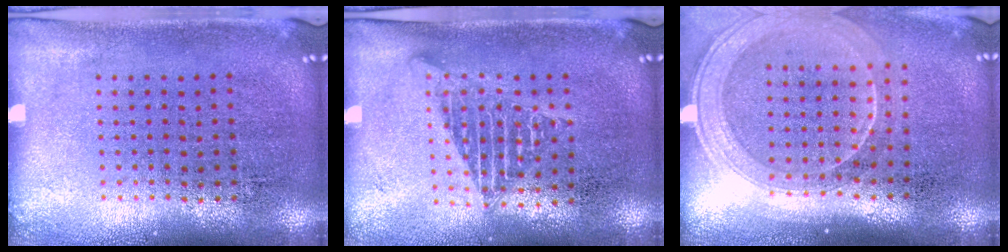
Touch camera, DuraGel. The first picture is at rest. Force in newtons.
{"total": 1.3, "press": 1.2, "slide": 0.6}
{"total": 1.9, "press": 1.7, "slide": 0.9}